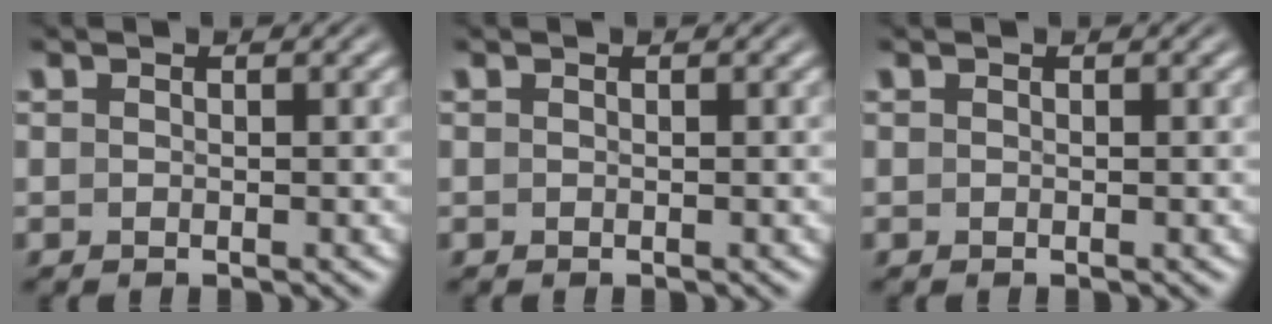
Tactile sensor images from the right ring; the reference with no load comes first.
{"total": 0.0}
{"total": 0.0}